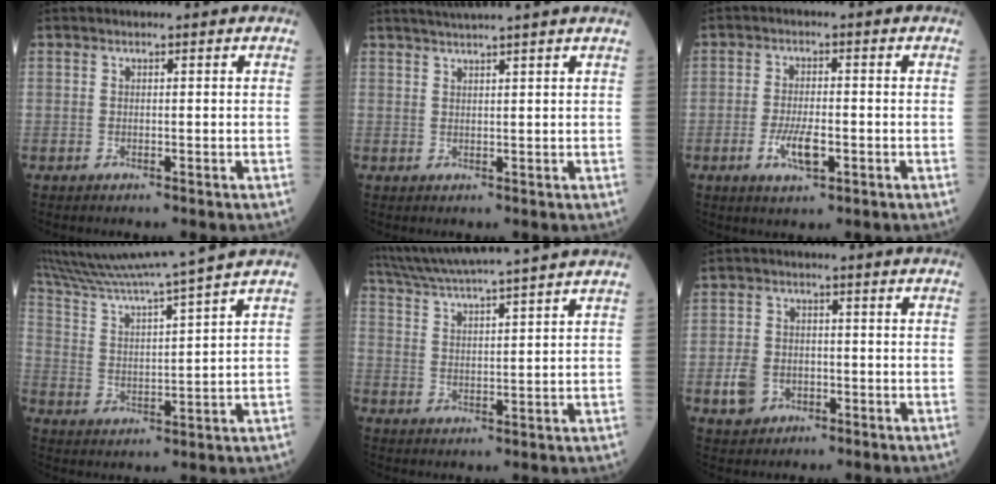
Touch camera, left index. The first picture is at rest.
{"total": 5.7, "force": [4.9, -1.4, 2.6], "torque": [-0.037, 0.019, 0.070]}
{"total": 4.7, "force": [-1.7, 1.2, 4.3], "torque": [-0.084, -0.004, -0.027]}
{"total": 15.8, "force": [13.9, -2.8, 6.9], "torque": [-0.126, -0.015, 0.220]}
{"total": 16.5, "force": [14.7, -1.3, 7.4], "torque": [-0.139, 0.010, 0.218]}
{"total": 4.9, "force": [-1.9, 4.0, 2.2], "torque": [-0.052, 0.006, -0.025]}